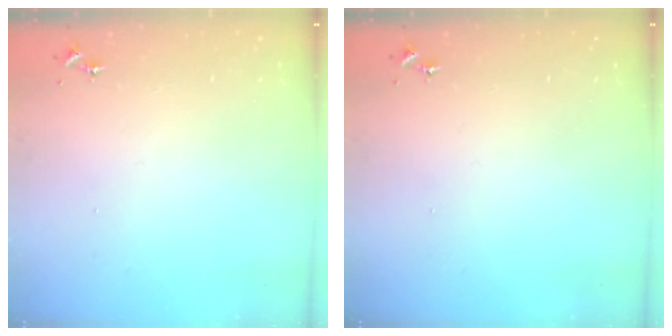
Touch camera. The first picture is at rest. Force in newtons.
{"total": 0.0}